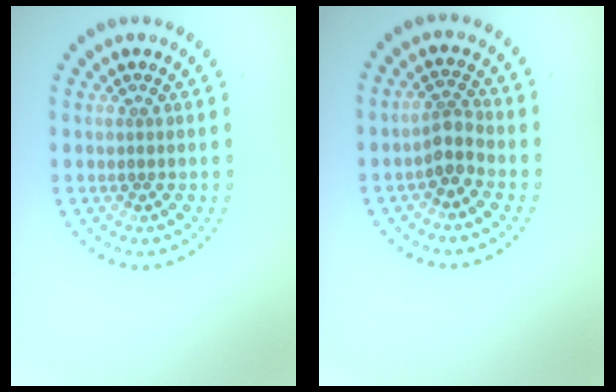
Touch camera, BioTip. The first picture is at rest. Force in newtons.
{"total": 2.2, "press": 1.8, "slide": 1.3}